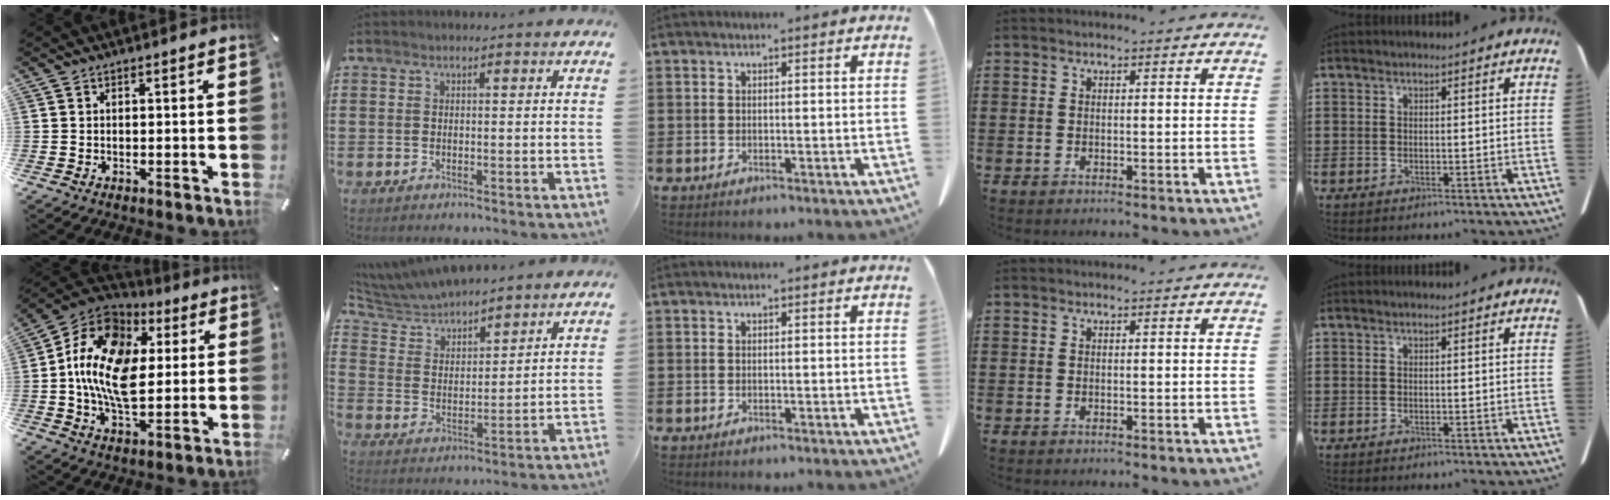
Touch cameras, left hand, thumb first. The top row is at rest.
{"thumb": {"total": 16.9, "force": [1.1, 11.1, 12.6], "torque": [-0.268, -0.002, 0.015]}, "index": {"total": 5.8, "force": [5.7, 0.6, 0.8], "torque": [-0.049, -0.032, 0.096]}}